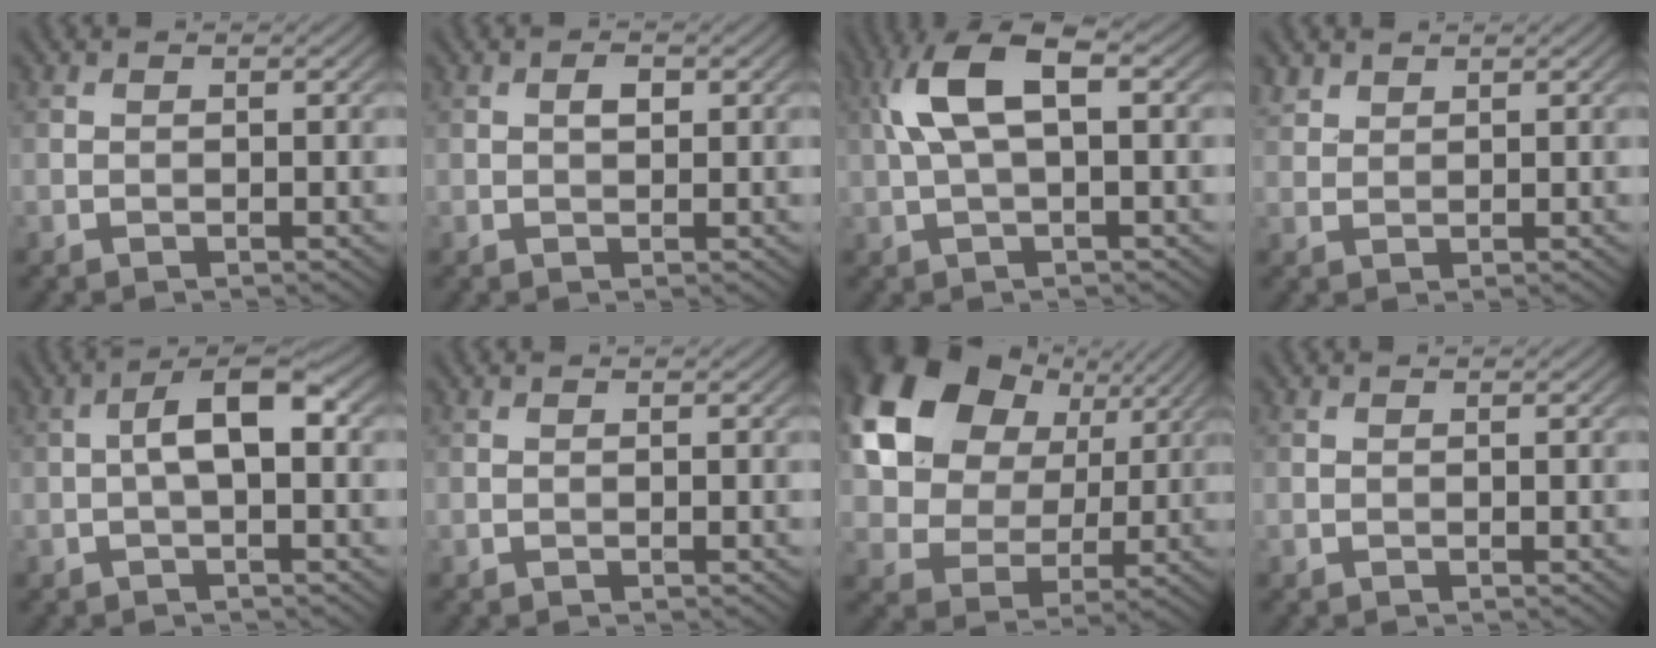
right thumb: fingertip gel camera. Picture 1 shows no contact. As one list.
[{"total": 1.4, "force": [0.3, 0.8, 1.1], "torque": [-0.019, 0.001, 0.004]}, {"total": 8.3, "force": [1.7, 3.2, 7.5], "torque": [-0.165, 0.021, 0.023]}, {"total": 1.9, "force": [1.6, 1.0, 0.5], "torque": [-0.018, 0.003, 0.037]}, {"total": 4.9, "force": [0.0, 1.7, 4.6], "torque": [-0.083, 0.015, -0.006]}, {"total": 0.0}, {"total": 16.8, "force": [6.9, 12.1, 9.4], "torque": [-0.218, 0.030, 0.128]}, {"total": 0.0}]